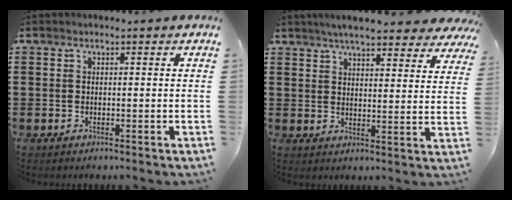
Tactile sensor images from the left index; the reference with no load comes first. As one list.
[{"total": 6.3, "force": [5.7, 0.3, 2.5], "torque": [-0.061, -0.020, 0.101]}]